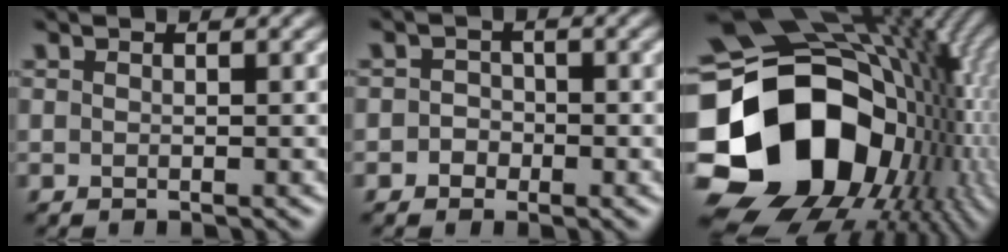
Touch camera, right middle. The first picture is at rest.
{"total": 1.5, "force": [-0.5, 1.4, 0.4], "torque": [0.012, 0.001, -0.017]}
{"total": 21.0, "force": [-1.8, 16.4, 13.0], "torque": [-0.292, -0.032, -0.007]}